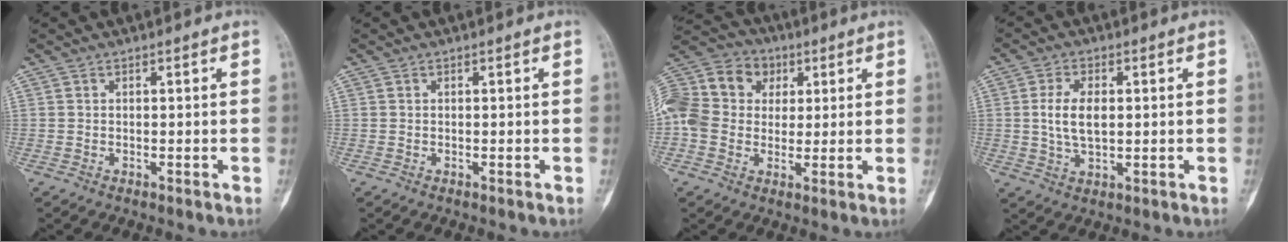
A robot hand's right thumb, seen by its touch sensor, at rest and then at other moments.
{"total": 0.0}
{"total": 17.7, "force": [3.5, 14.3, 9.8], "torque": [-0.203, 0.039, 0.056]}
{"total": 6.7, "force": [0.7, 3.6, 5.6], "torque": [-0.112, -0.001, 0.015]}